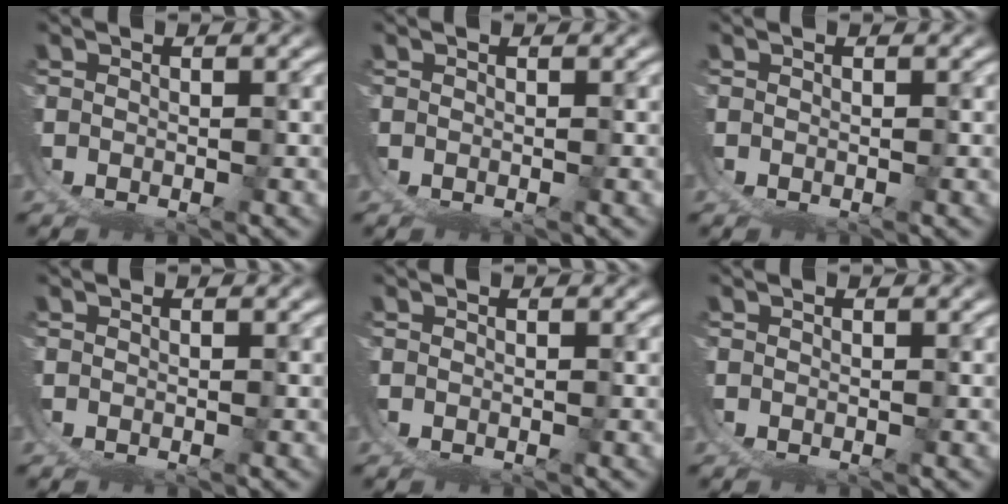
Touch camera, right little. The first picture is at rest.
{"total": 0.0}
{"total": 0.0}
{"total": 0.0}
{"total": 0.0}
{"total": 0.0}